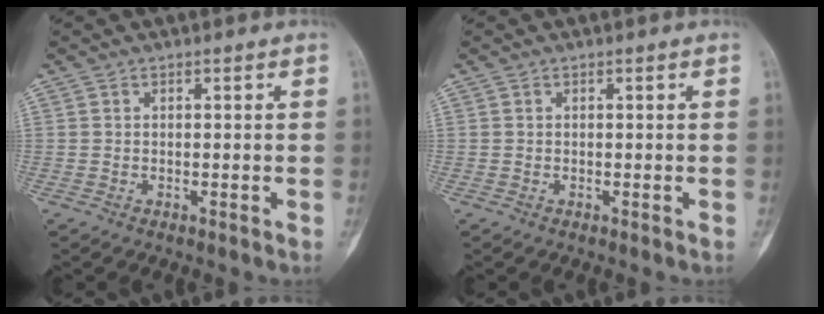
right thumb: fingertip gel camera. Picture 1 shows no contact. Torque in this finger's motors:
{"motor_torque": [0.45, 0.26, 0.02, -0.20, 0.08]}